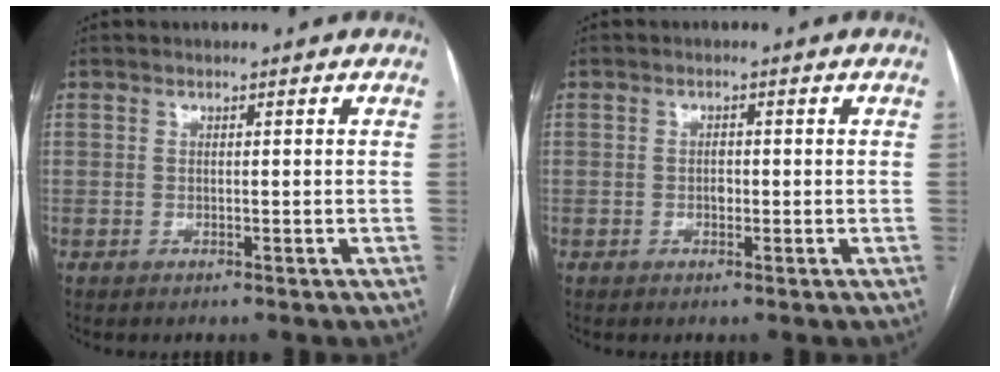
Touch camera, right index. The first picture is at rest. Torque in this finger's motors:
{"motor_torque": [0.19, -0.01, 0.00, 0.02]}